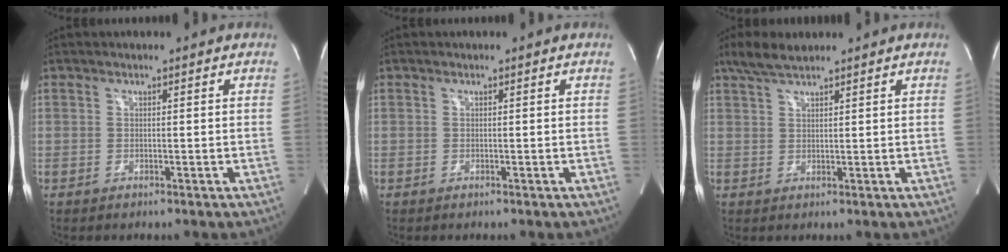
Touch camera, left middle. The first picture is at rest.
{"total": 0.0}
{"total": 4.2, "force": [3.4, 0.7, 2.3], "torque": [-0.056, 0.016, 0.070]}